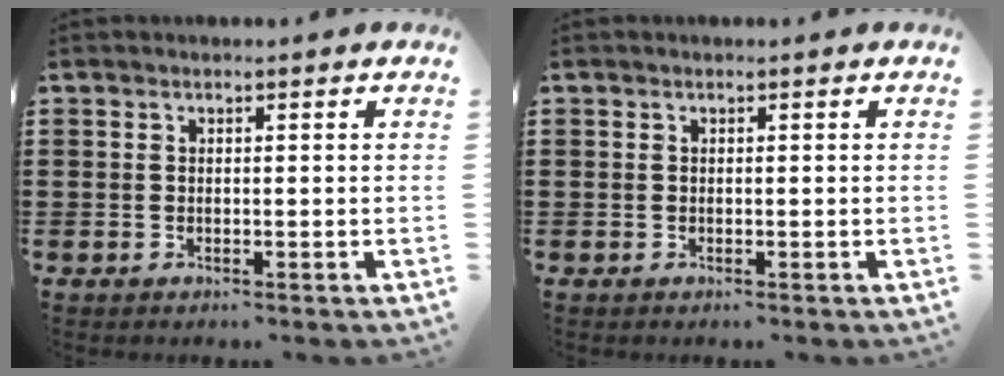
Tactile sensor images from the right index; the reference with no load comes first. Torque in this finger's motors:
{"motor_torque": [0.00, 0.00, 0.00, 0.00]}